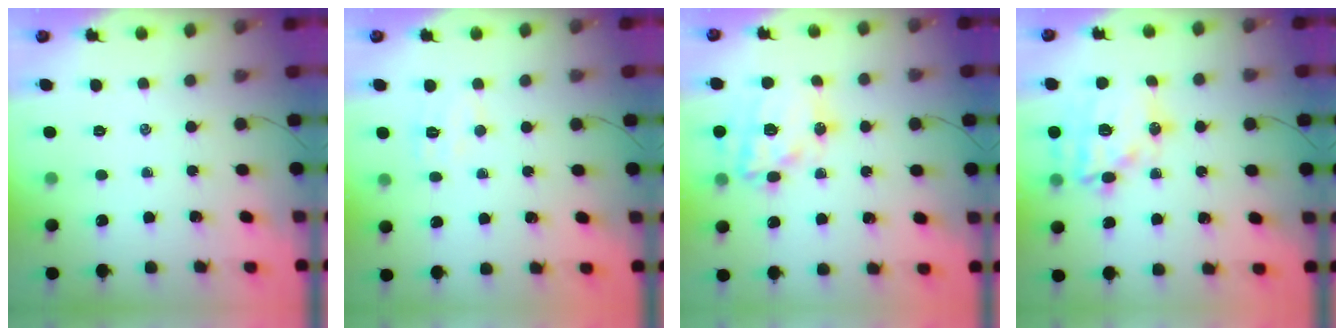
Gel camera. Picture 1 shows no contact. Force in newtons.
{"total": 5.9, "press": 5.7, "slide": 1.3}
{"total": 17.2, "press": 16.8, "slide": 3.7}
{"total": 18.3, "press": 18.0, "slide": 3.5}